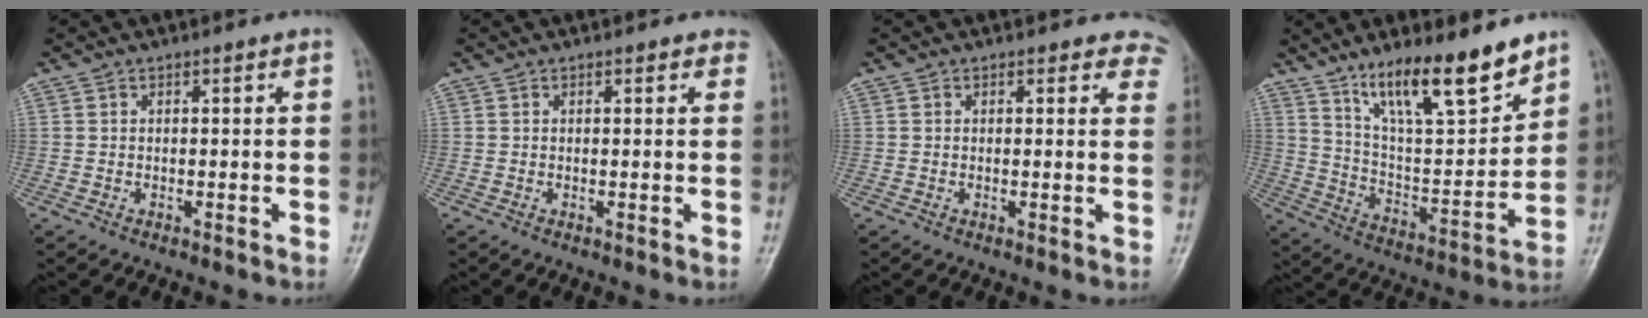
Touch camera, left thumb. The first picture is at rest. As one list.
[{"total": 1.6, "force": [1.1, 0.9, 0.7], "torque": [0.010, -0.002, 0.004]}, {"total": 5.2, "force": [4.5, 2.5, 0.4], "torque": [0.041, -0.015, 0.021]}, {"total": 17.9, "force": [12.6, 4.8, 11.8], "torque": [-0.160, -0.078, 0.225]}]